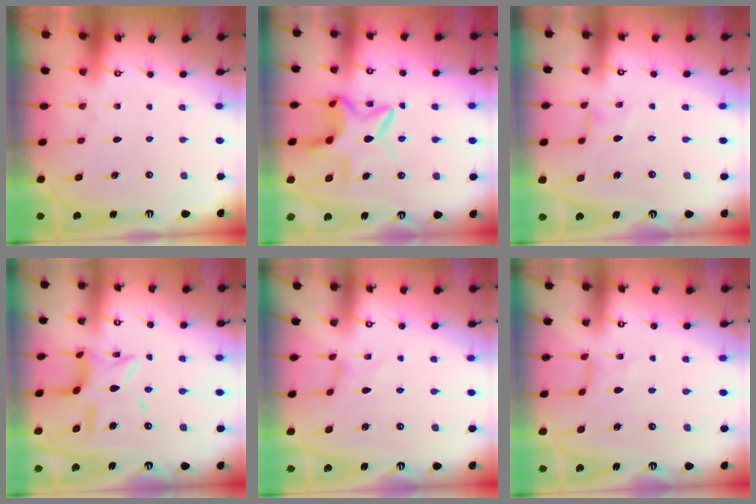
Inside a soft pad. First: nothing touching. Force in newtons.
{"total": 11.3, "press": 11.3, "slide": 0.7}
{"total": 0.0}
{"total": 11.7, "press": 11.7, "slide": 1.0}
{"total": 0.0}
{"total": 0.6, "press": 0.6, "slide": 0.1}